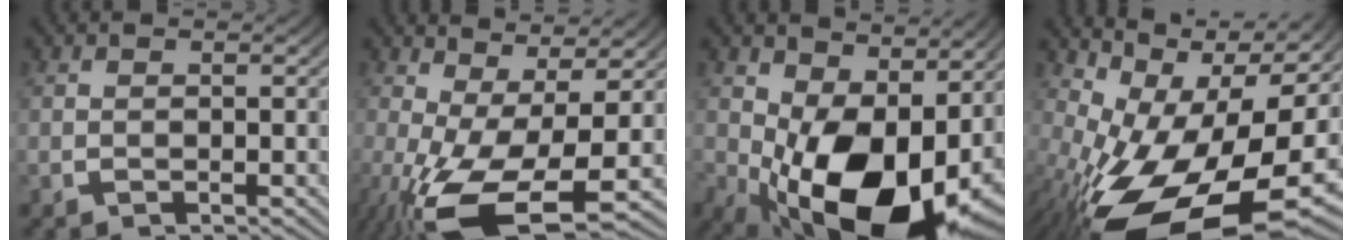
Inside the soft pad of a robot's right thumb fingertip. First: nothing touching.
{"total": 11.4, "force": [-1.9, 5.6, 9.7], "torque": [-0.200, -0.054, 0.001]}
{"total": 15.2, "force": [-2.7, 9.1, 11.9], "torque": [-0.213, -0.081, -0.003]}
{"total": 19.2, "force": [-1.4, 11.1, 15.6], "torque": [-0.279, -0.072, 0.019]}